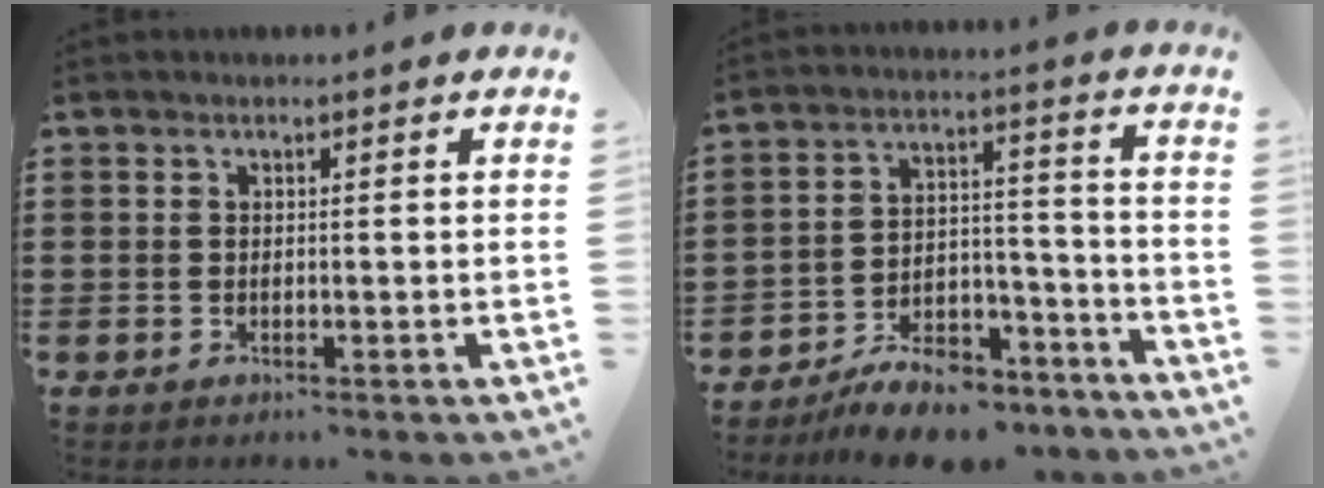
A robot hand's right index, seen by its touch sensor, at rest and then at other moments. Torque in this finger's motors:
{"motor_torque": [1.06, -1.08, 0.64, 0.04]}